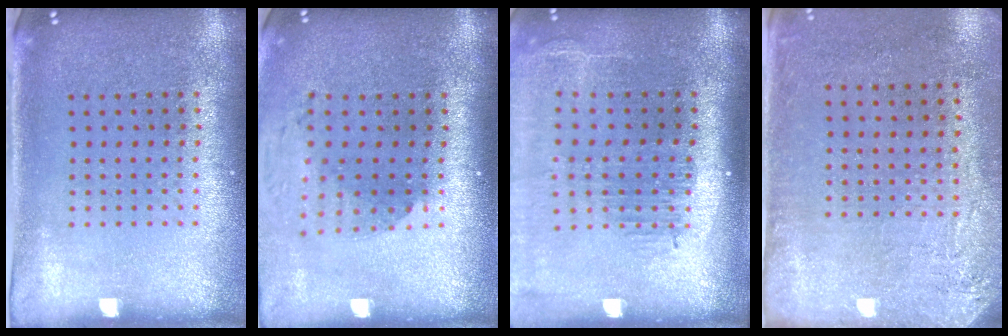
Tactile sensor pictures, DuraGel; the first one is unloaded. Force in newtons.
{"total": 1.8, "press": 1.4, "slide": 1.1}
{"total": 2.4, "press": 1.9, "slide": 1.4}
{"total": 2.9, "press": 2.4, "slide": 1.6}